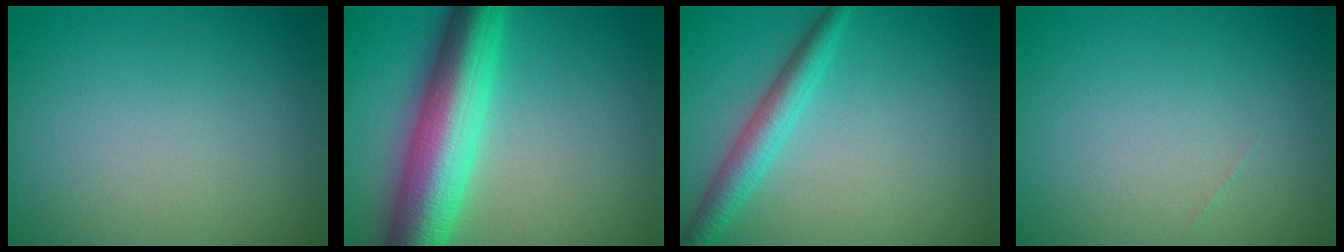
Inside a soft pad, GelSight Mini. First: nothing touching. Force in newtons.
{"total": 9.3, "press": 9.3, "slide": 0.1}
{"total": 3.1, "press": 3.1, "slide": 0.0}
{"total": 0.0}